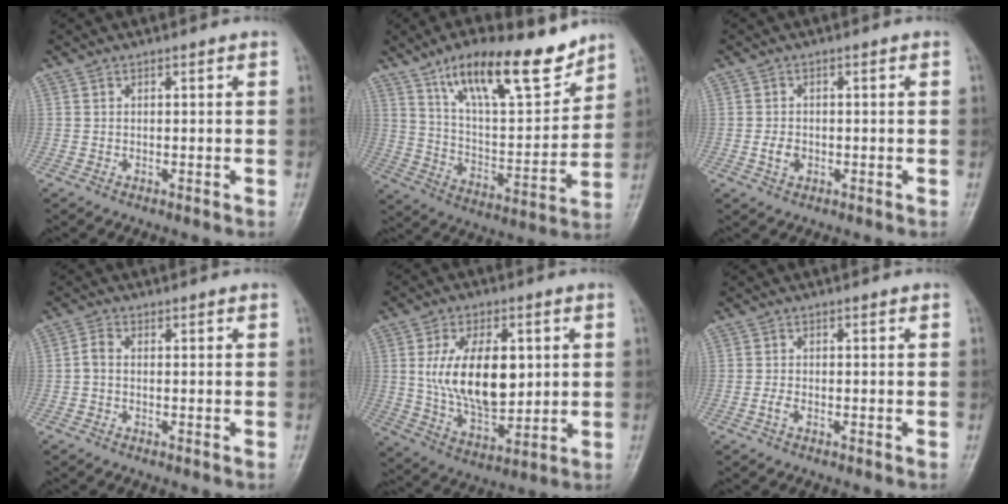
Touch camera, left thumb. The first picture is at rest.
{"total": 19.2, "force": [13.2, 6.3, 12.5], "torque": [-0.165, -0.069, 0.229]}
{"total": 2.5, "force": [-0.7, 1.9, 1.5], "torque": [-0.024, 0.004, -0.014]}
{"total": 1.6, "force": [-0.3, 1.0, 1.2], "torque": [-0.023, 0.003, -0.014]}
{"total": 16.0, "force": [2.4, 9.2, 12.8], "torque": [-0.194, -0.018, 0.050]}
{"total": 1.2, "force": [-0.7, 0.5, 0.8], "torque": [-0.021, 0.001, -0.018]}